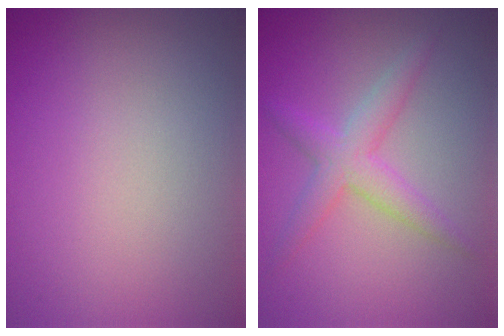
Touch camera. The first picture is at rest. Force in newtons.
{"total": 3.1, "press": 3.1, "slide": 0.1}